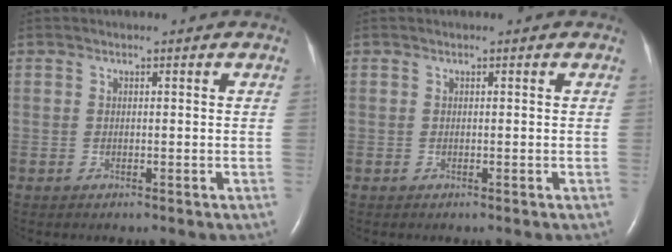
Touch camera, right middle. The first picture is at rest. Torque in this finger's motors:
{"motor_torque": [0.00, 0.00, 0.00, 0.01]}